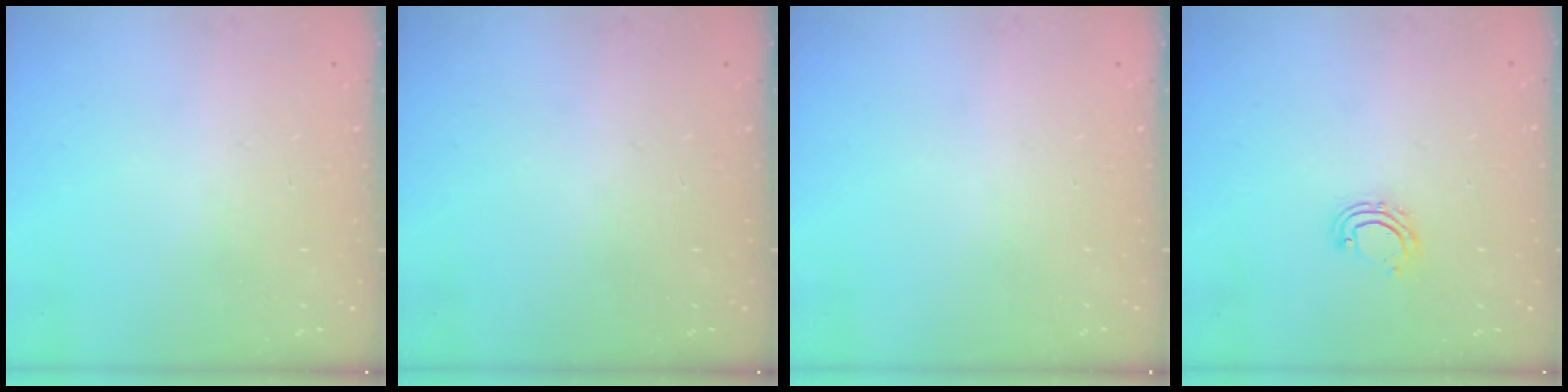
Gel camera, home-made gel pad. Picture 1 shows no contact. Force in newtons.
{"total": 0.0}
{"total": 0.0}
{"total": 6.5, "press": 6.5, "slide": 0.4}